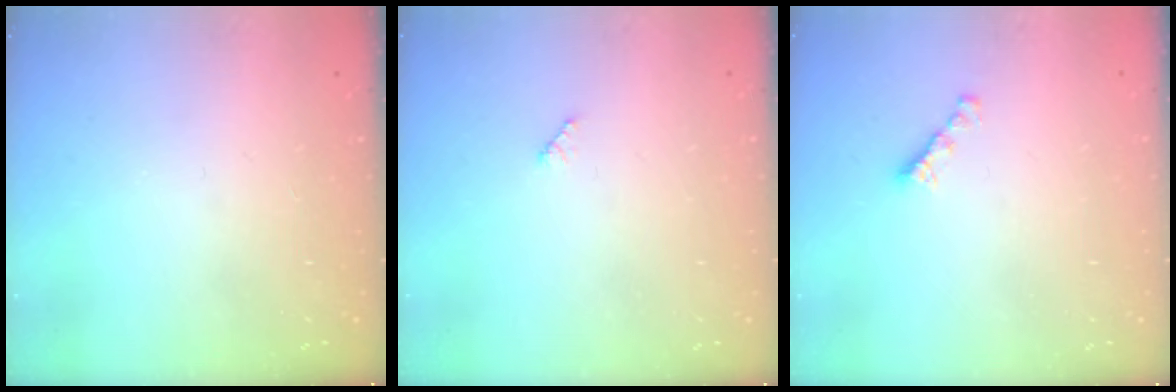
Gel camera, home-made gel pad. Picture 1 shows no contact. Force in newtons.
{"total": 2.9, "press": 2.9, "slide": 0.4}
{"total": 2.7, "press": 2.6, "slide": 0.7}